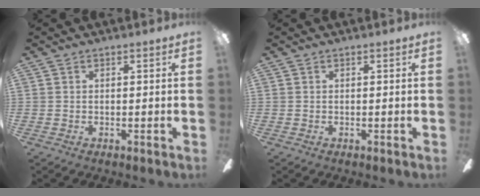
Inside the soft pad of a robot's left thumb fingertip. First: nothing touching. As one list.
[{"total": 0.0}]